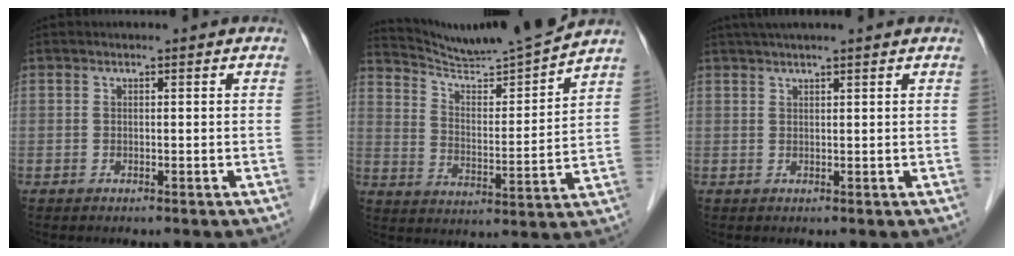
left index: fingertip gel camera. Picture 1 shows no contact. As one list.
[{"total": 13.4, "force": [12.9, -2.0, 3.0], "torque": [-0.054, -0.021, 0.213]}, {"total": 6.2, "force": [5.2, -0.4, 3.4], "torque": [-0.047, 0.039, 0.080]}]